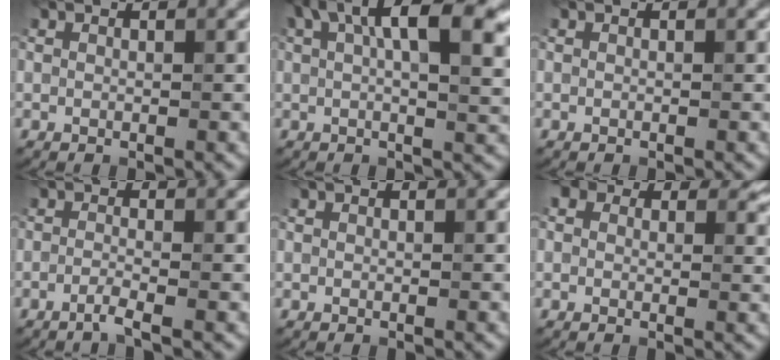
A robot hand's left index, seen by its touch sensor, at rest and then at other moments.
{"total": 8.7, "force": [2.9, 2.7, 7.8], "torque": [-0.107, 0.016, 0.051]}
{"total": 0.0}
{"total": 1.8, "force": [-1.6, 0.0, 0.8], "torque": [-0.007, 0.001, -0.030]}
{"total": 0.0}
{"total": 4.4, "force": [2.1, 3.1, 2.4], "torque": [-0.044, 0.012, 0.021]}